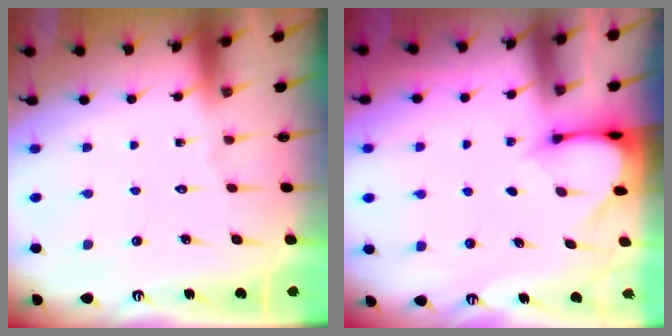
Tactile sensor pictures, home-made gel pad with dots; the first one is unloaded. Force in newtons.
{"total": 3.4, "press": 3.3, "slide": 0.3}